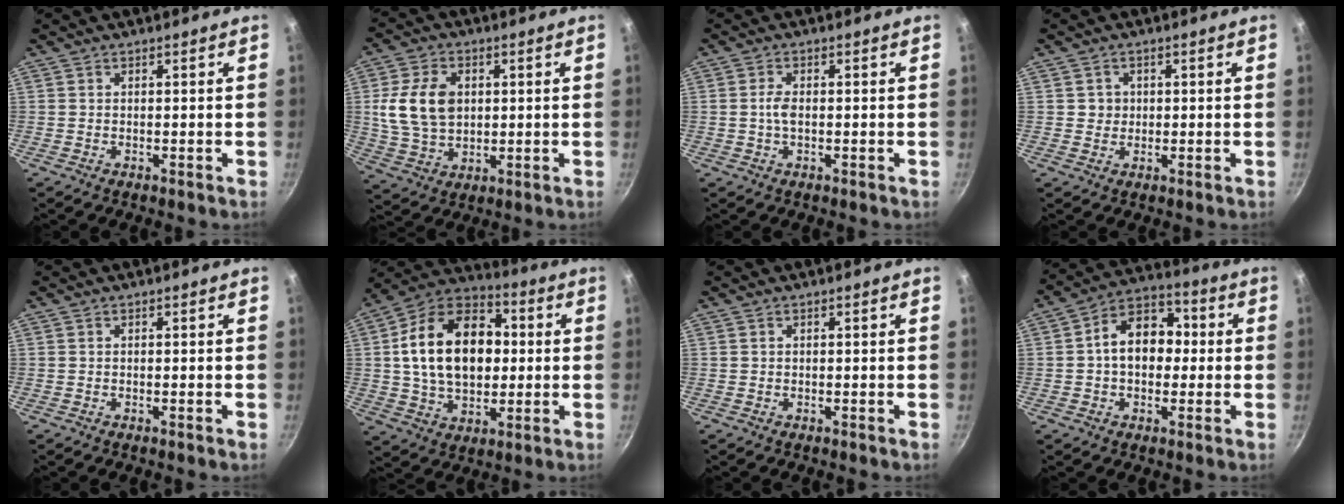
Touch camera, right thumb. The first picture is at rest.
{"total": 12.0, "force": [1.8, 8.5, 8.3], "torque": [-0.142, -0.004, 0.039]}
{"total": 2.4, "force": [-0.2, 1.2, 2.1], "torque": [-0.043, 0.006, -0.008]}
{"total": 2.0, "force": [0.1, 2.0, 0.5], "torque": [0.004, 0.004, 0.000]}
{"total": 0.0}
{"total": 21.2, "force": [2.0, 14.4, 15.4], "torque": [-0.229, 0.025, 0.026]}
{"total": 0.0}
{"total": 11.9, "force": [0.4, 8.6, 8.2], "torque": [-0.081, 0.036, -0.011]}